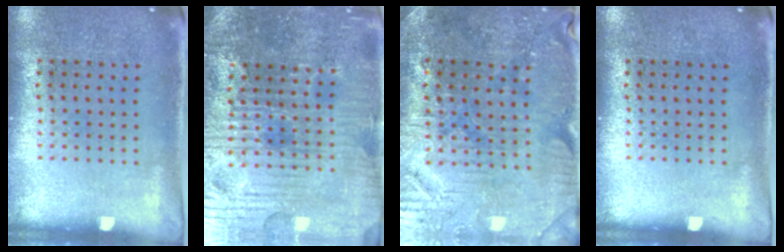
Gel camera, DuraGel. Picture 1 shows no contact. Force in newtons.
{"total": 5.6, "press": 5.3, "slide": 1.8}
{"total": 1.4, "press": 1.4, "slide": 0.4}
{"total": 0.0}